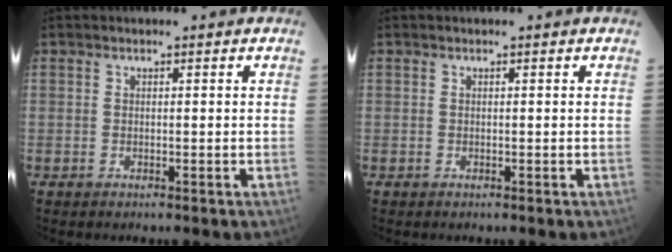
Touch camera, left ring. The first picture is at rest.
{"total": 0.0}